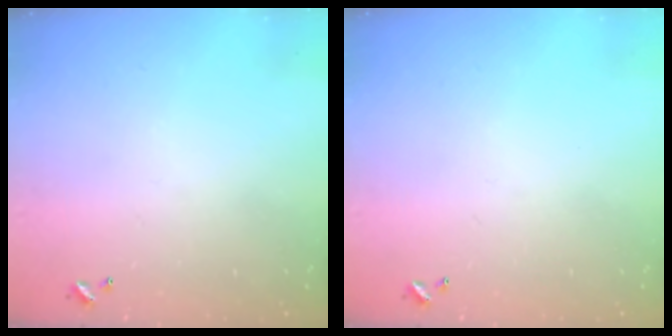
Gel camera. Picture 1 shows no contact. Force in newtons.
{"total": 0.0}